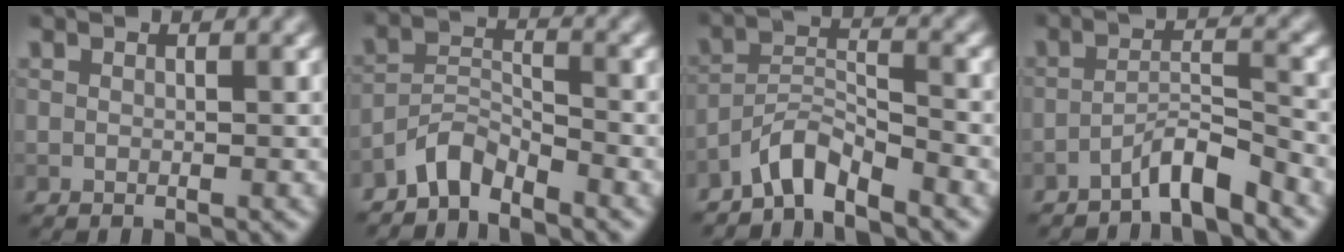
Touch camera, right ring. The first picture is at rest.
{"total": 3.2, "force": [-2.9, 0.9, 1.0], "torque": [-0.018, 0.009, -0.065]}
{"total": 3.9, "force": [-3.4, 0.6, 1.8], "torque": [-0.031, 0.010, -0.075]}
{"total": 3.6, "force": [-2.9, 0.4, 2.1], "torque": [-0.032, 0.014, -0.059]}